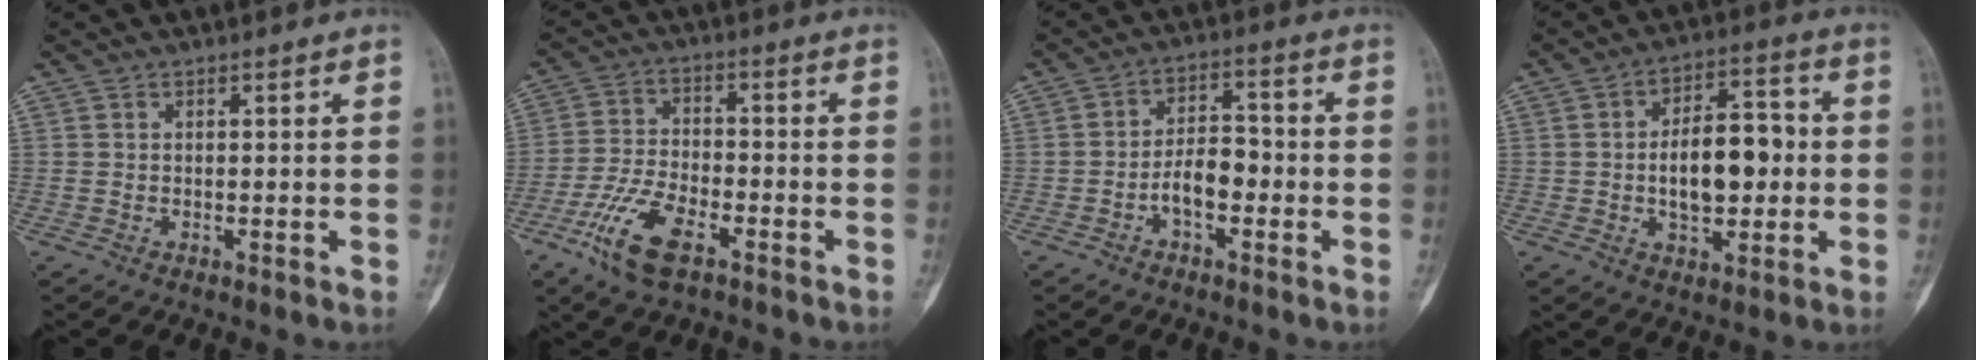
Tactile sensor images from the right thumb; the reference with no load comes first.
{"total": 11.3, "force": [-6.3, 4.6, 8.2], "torque": [-0.174, 0.016, -0.120]}
{"total": 6.5, "force": [-2.3, 3.5, 5.0], "torque": [-0.071, 0.031, -0.046]}
{"total": 12.8, "force": [-0.4, 7.0, 10.7], "torque": [-0.145, 0.025, -0.004]}